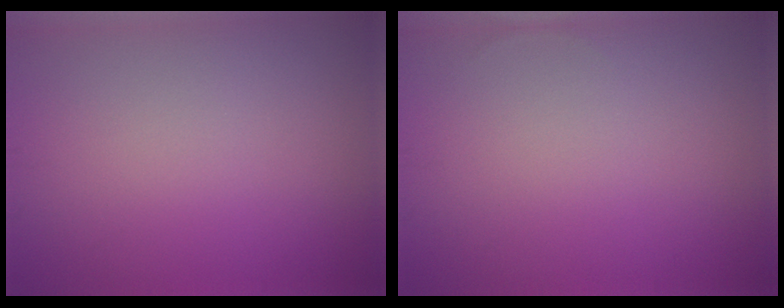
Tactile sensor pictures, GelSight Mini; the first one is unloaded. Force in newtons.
{"total": 0.0}